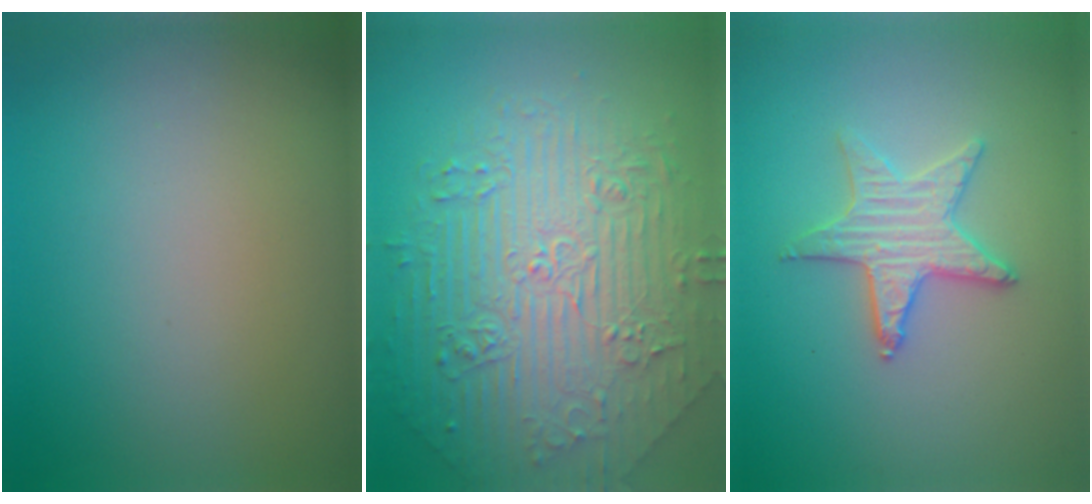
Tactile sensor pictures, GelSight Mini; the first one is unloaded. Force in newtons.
{"total": 6.9, "press": 6.0, "slide": 3.5}
{"total": 3.1, "press": 3.0, "slide": 0.6}